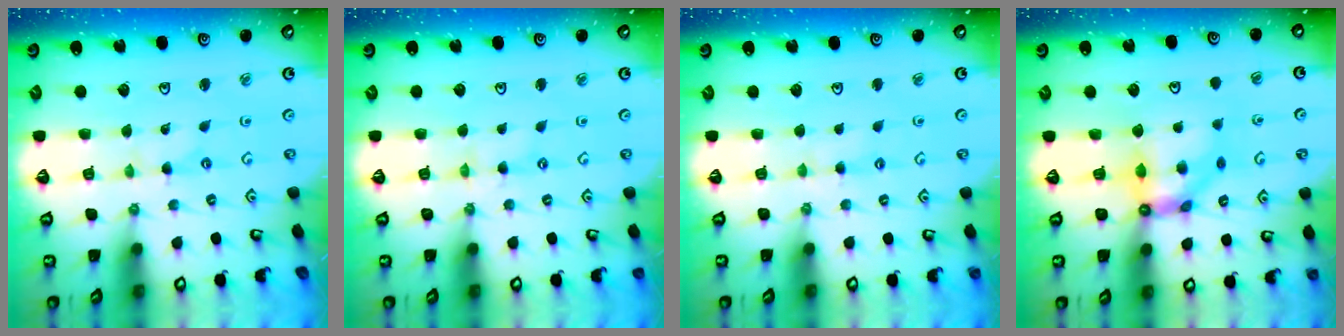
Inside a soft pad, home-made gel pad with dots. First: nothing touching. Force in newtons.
{"total": 0.0}
{"total": 2.5, "press": 2.5, "slide": 0.3}
{"total": 8.5, "press": 8.4, "slide": 0.9}